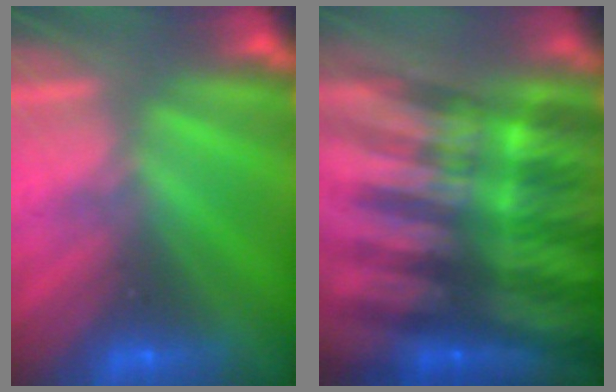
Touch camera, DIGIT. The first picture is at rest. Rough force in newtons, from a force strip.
{"total": 6.0}